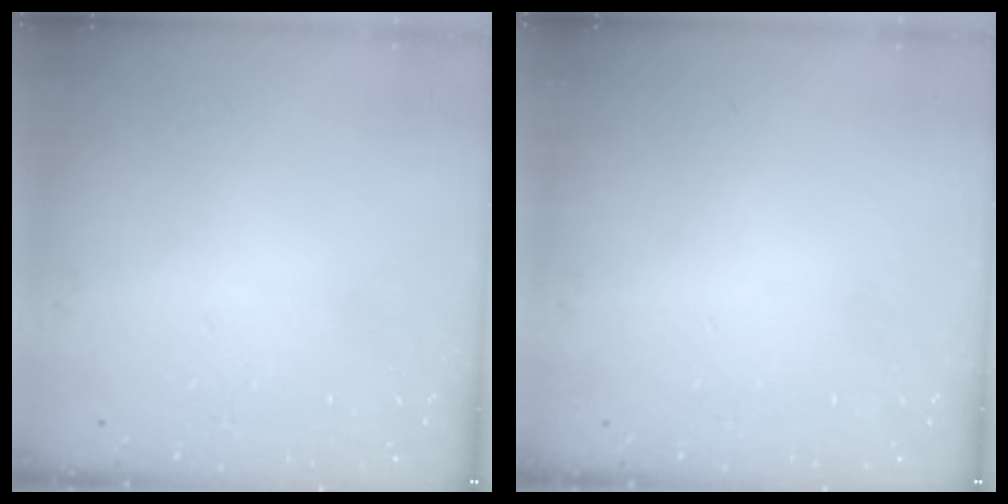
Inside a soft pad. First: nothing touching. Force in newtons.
{"total": 0.0}